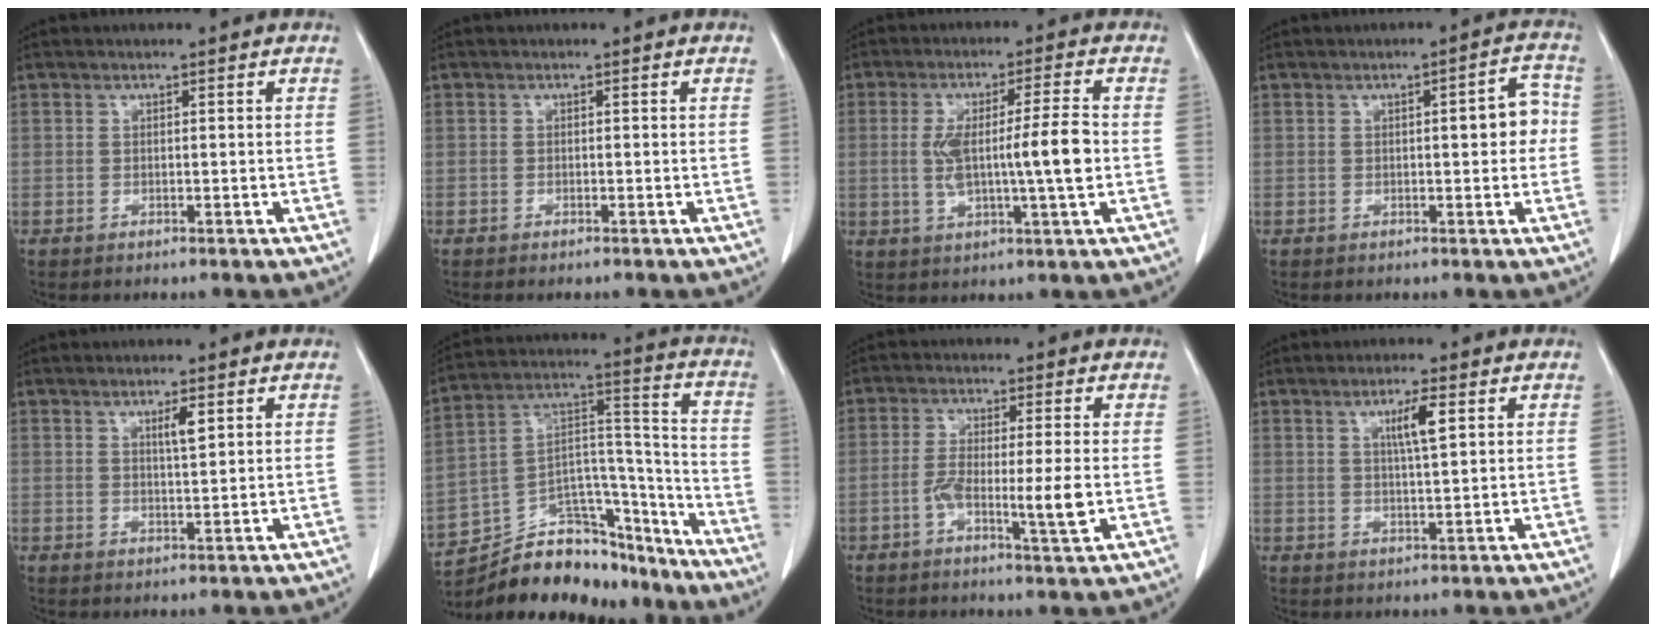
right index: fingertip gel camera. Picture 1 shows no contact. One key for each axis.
{"total": 0.6, "fx": -0.5, "fy": 0.0, "fz": 0.3, "tx": -0.010, "ty": -0.002, "tz": -0.008}
{"total": 9.8, "fx": -0.5, "fy": 0.3, "fz": 9.8, "tx": -0.177, "ty": 0.007, "tz": -0.007}
{"total": 4.6, "fx": 0.1, "fy": 1.4, "fz": 4.4, "tx": -0.050, "ty": 0.015, "tz": -0.003}
{"total": 2.5, "fx": 1.2, "fy": 0.2, "fz": 2.1, "tx": -0.039, "ty": -0.003, "tz": 0.021}
{"total": 22.3, "fx": -19.5, "fy": 7.4, "fz": 7.8, "tx": -0.134, "ty": 0.037, "tz": -0.312}
{"total": 6.9, "fx": -1.6, "fy": 0.4, "fz": 6.7, "tx": -0.118, "ty": -0.007, "tz": -0.030}
{"total": 4.3, "fx": 1.6, "fy": 0.1, "fz": 4.0, "tx": -0.068, "ty": -0.002, "tz": 0.027}